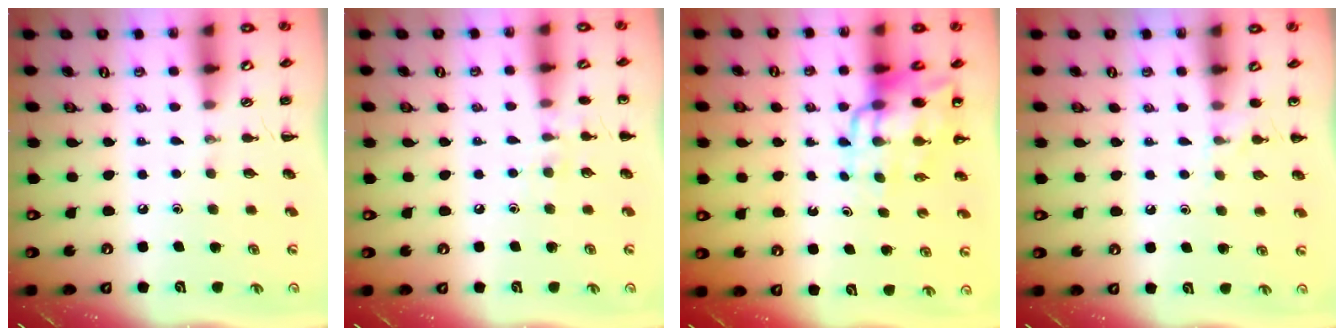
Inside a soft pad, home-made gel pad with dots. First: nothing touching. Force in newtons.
{"total": 6.7, "press": 6.4, "slide": 2.0}
{"total": 13.0, "press": 12.5, "slide": 3.7}
{"total": 5.0, "press": 4.7, "slide": 1.9}